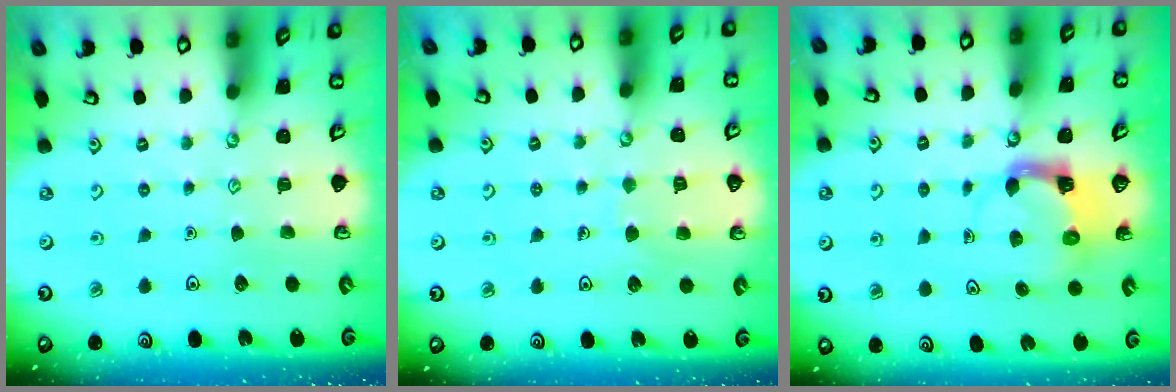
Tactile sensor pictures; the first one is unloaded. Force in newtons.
{"total": 4.9, "press": 4.9, "slide": 0.3}
{"total": 4.0, "press": 4.0, "slide": 0.6}